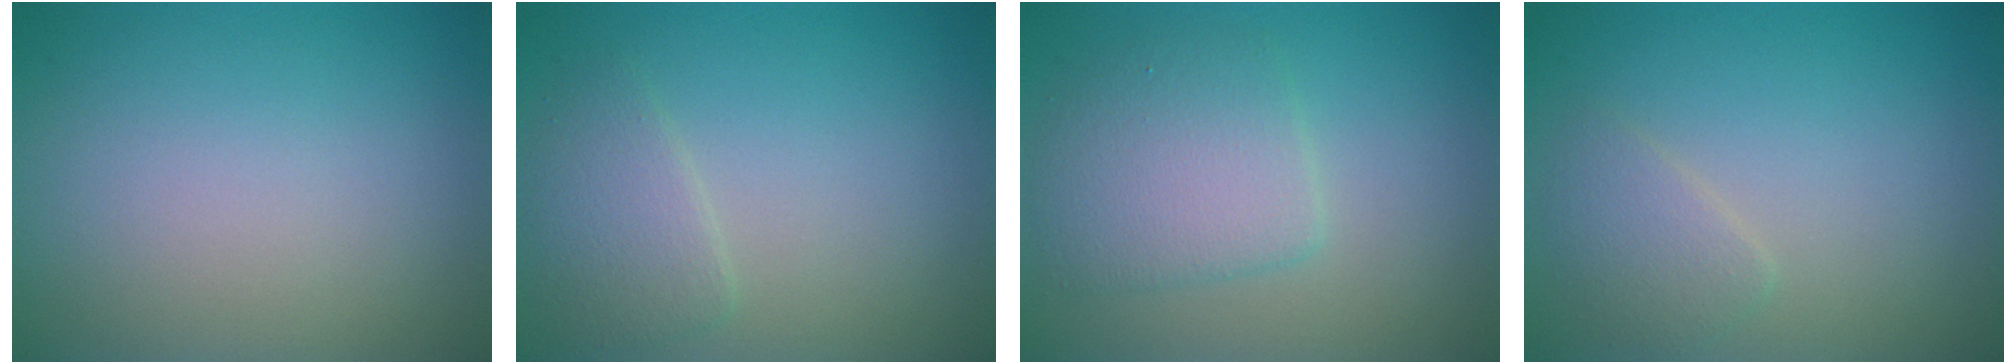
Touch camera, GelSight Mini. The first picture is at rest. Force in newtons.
{"total": 2.4, "press": 2.4, "slide": 0.0}
{"total": 4.0, "press": 4.0, "slide": 0.2}
{"total": 1.8, "press": 1.8, "slide": 0.1}